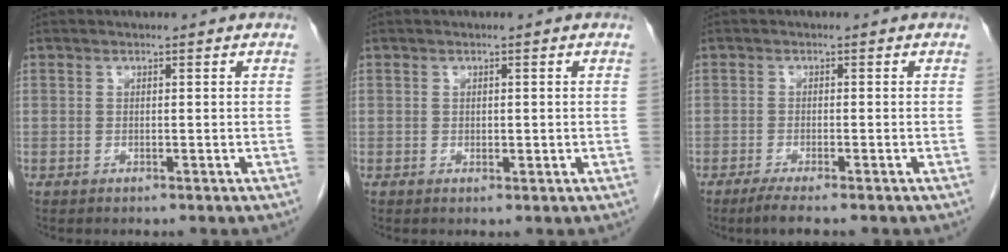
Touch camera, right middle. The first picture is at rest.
{"total": 0.9, "force": [0.0, 0.6, 0.7], "torque": [-0.005, 0.000, 0.002]}
{"total": 3.5, "force": [-2.7, 0.1, 2.3], "torque": [-0.041, -0.008, -0.045]}